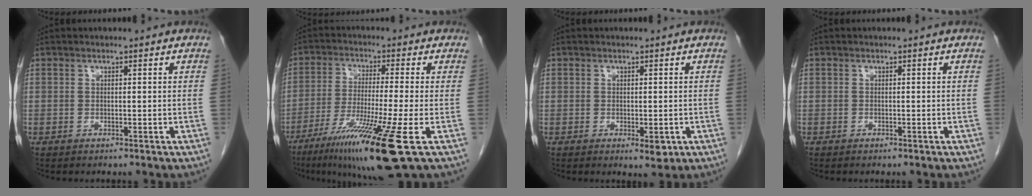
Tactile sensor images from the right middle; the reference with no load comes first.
{"total": 14.3, "force": [-7.6, -1.2, 12.0], "torque": [-0.216, -0.045, -0.133]}
{"total": 2.2, "force": [-0.7, 1.0, 1.8], "torque": [-0.020, -0.002, -0.003]}
{"total": 0.0}